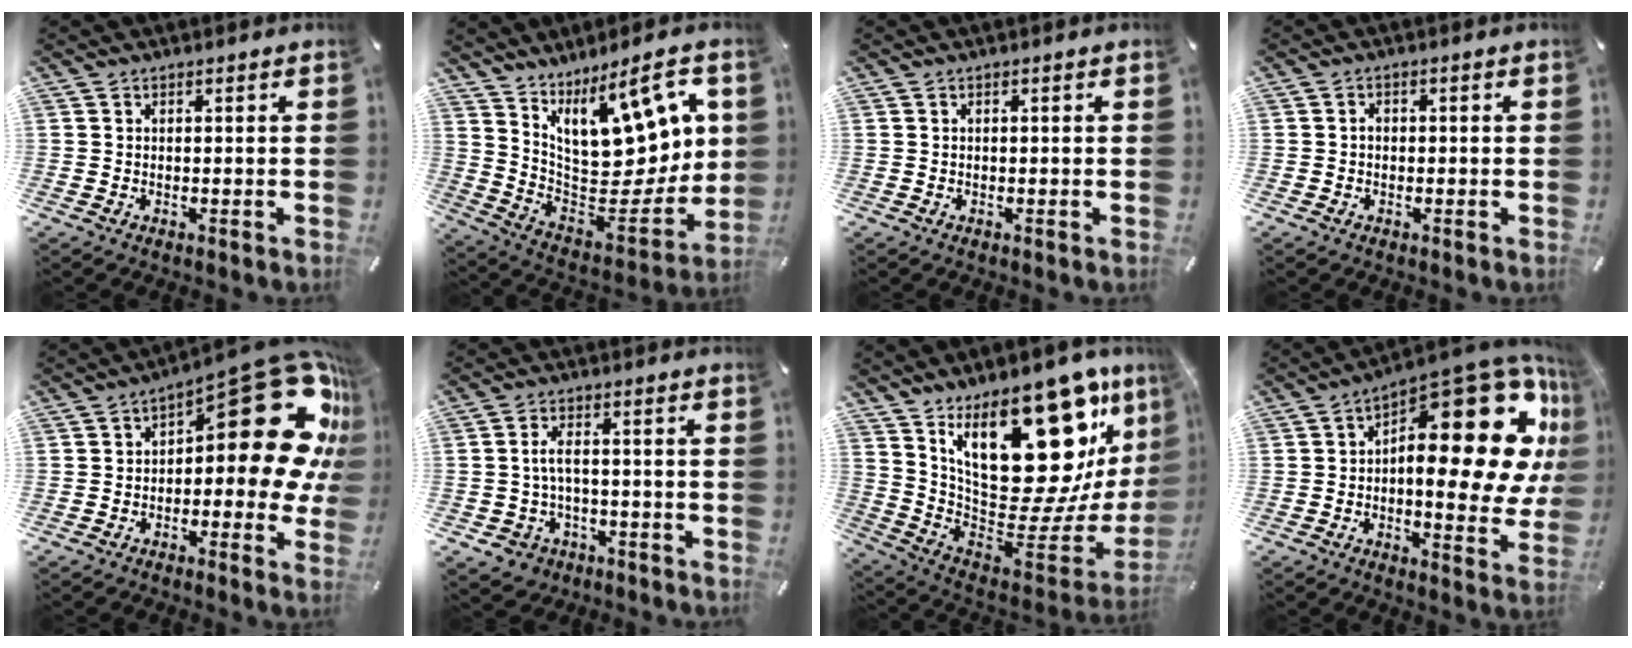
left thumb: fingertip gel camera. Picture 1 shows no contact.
{"total": 17.9, "force": [9.6, 8.8, 12.2], "torque": [-0.169, -0.081, 0.165]}
{"total": 0.0}
{"total": 1.4, "force": [-0.3, 1.2, 0.7], "torque": [-0.015, 0.005, -0.008]}
{"total": 24.3, "force": [8.8, 10.8, 19.9], "torque": [-0.231, -0.076, 0.156]}
{"total": 5.8, "force": [-1.1, 4.4, 3.6], "torque": [-0.081, 0.009, -0.023]}
{"total": 31.4, "force": [14.6, 15.7, 23.0], "torque": [-0.316, -0.115, 0.270]}
{"total": 25.0, "force": [8.1, 11.6, 20.7], "torque": [-0.247, -0.093, 0.139]}